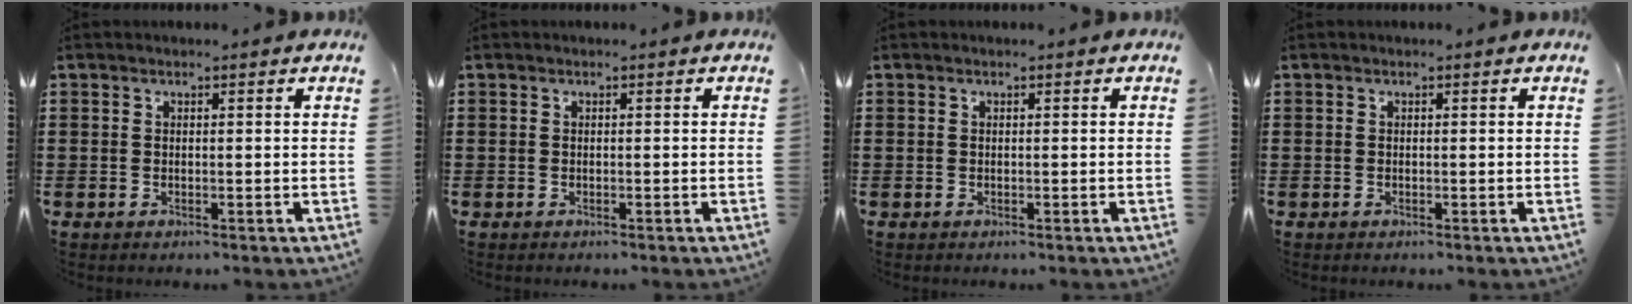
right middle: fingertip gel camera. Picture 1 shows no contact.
{"total": 0.0}
{"total": 0.0}
{"total": 0.0}